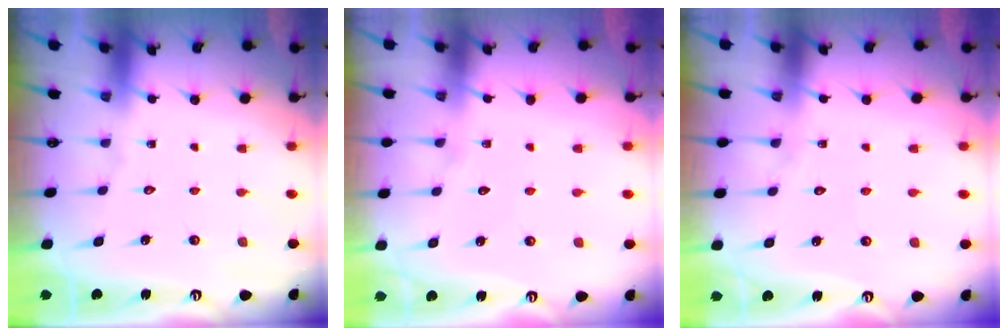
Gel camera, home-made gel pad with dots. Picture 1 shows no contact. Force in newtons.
{"total": 4.5, "press": 4.5, "slide": 0.5}
{"total": 4.5, "press": 4.5, "slide": 0.5}